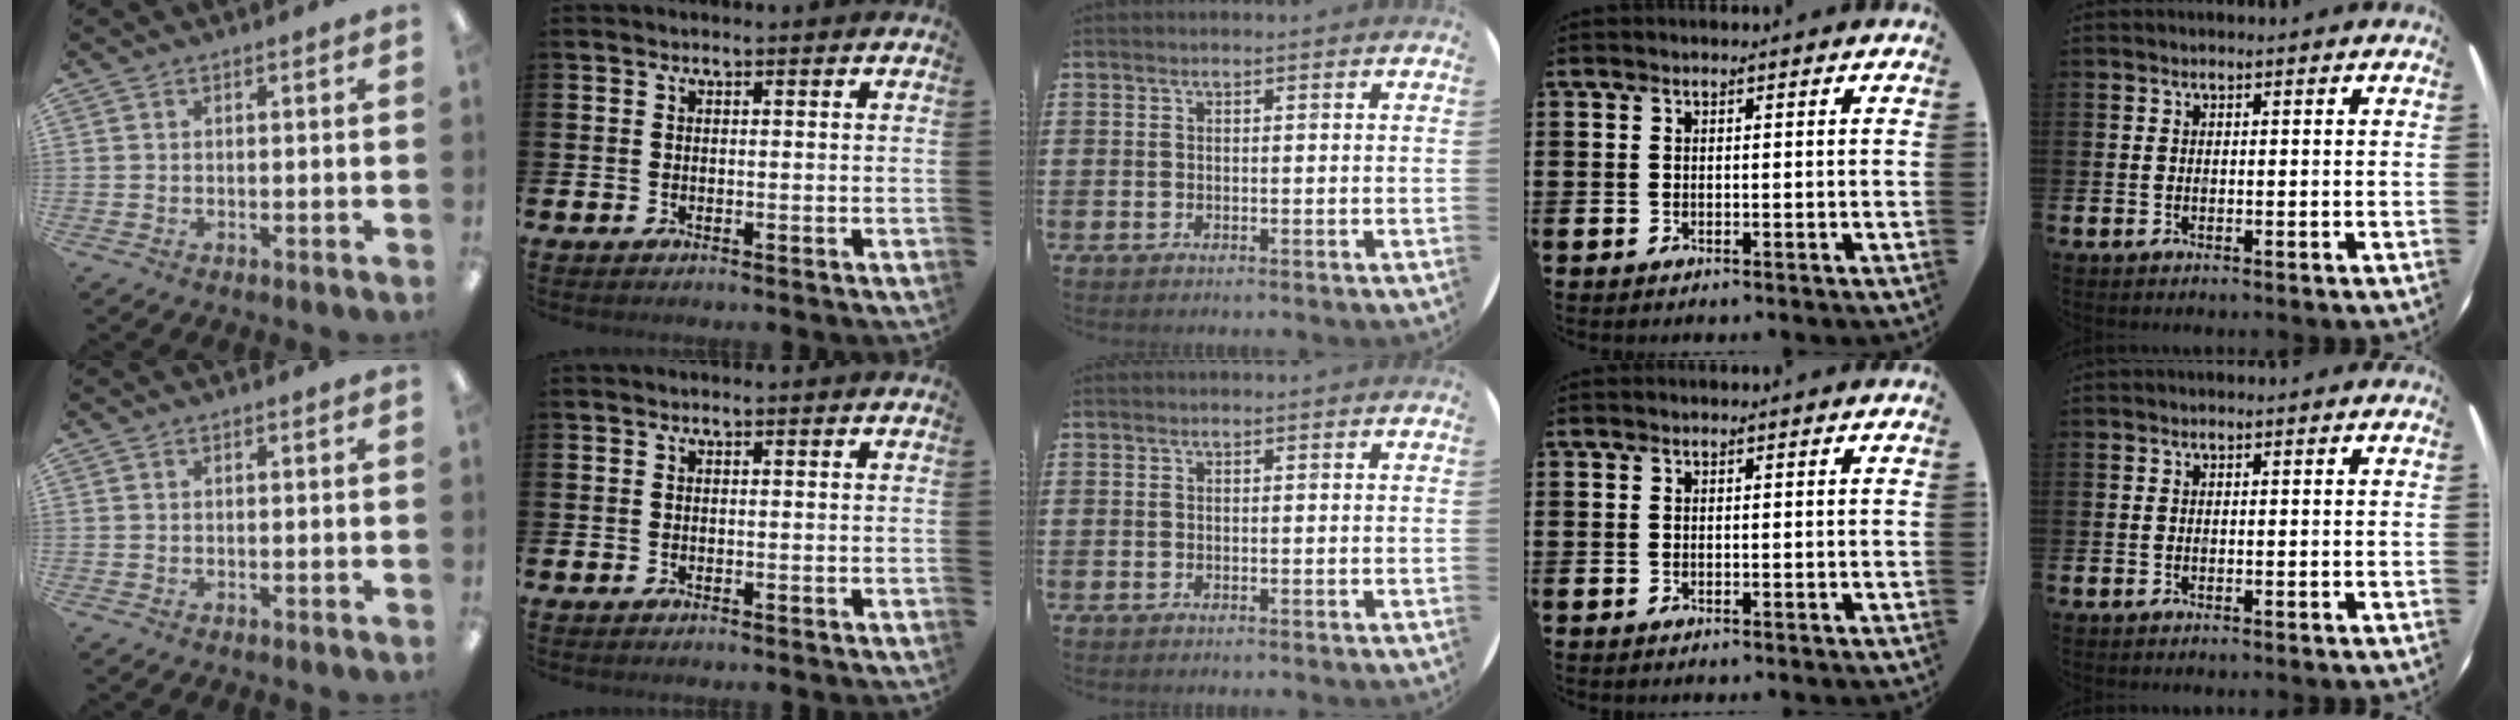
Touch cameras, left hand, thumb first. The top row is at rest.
{}